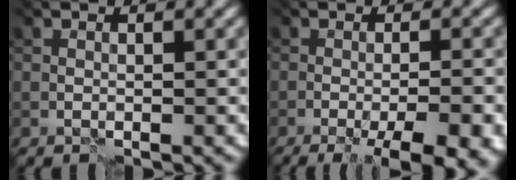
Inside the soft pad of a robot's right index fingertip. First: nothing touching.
{"total": 10.3, "force": [-4.9, 3.4, 8.4], "torque": [-0.069, 0.009, -0.052]}